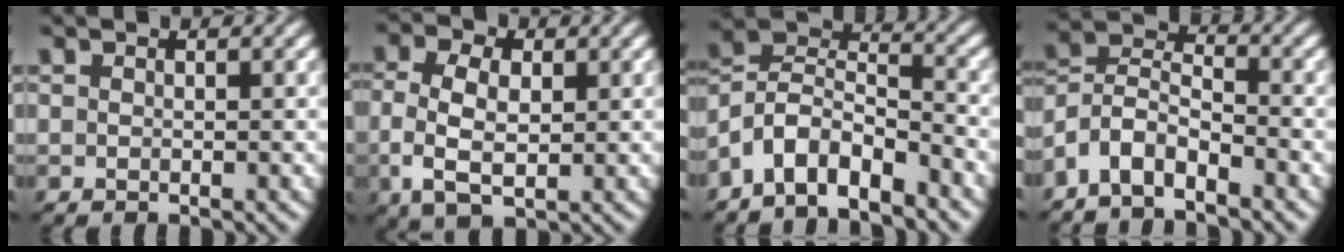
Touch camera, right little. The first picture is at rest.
{"total": 5.8, "force": [-0.1, 4.0, 4.1], "torque": [-0.081, -0.010, 0.002]}
{"total": 9.2, "force": [-1.9, 7.7, 4.8], "torque": [-0.118, -0.031, -0.038]}
{"total": 9.0, "force": [-2.5, 8.0, 3.5], "torque": [-0.105, -0.034, -0.053]}